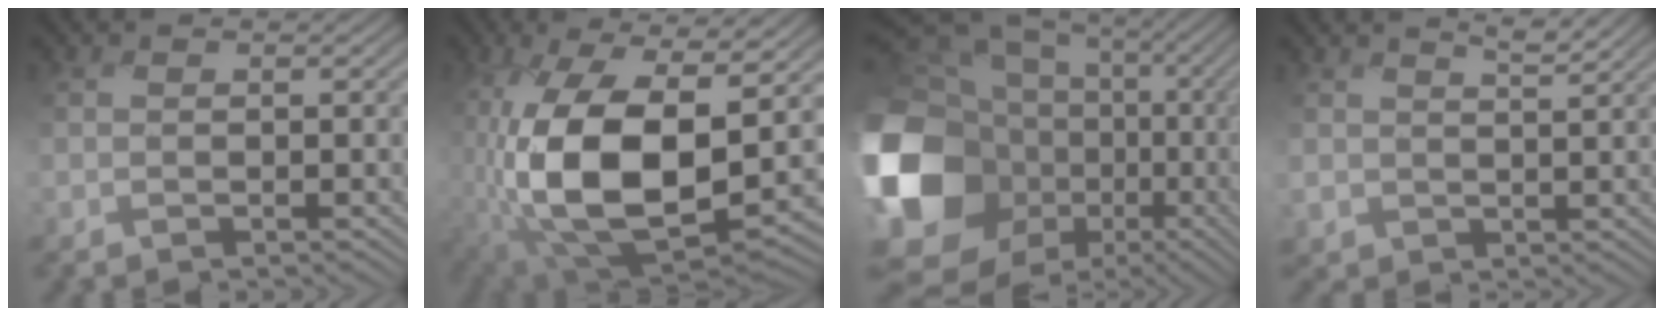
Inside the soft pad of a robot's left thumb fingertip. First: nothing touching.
{"total": 14.4, "force": [-0.9, 8.1, 11.9], "torque": [-0.254, -0.036, -0.013]}
{"total": 19.3, "force": [-3.5, 15.3, 11.4], "torque": [-0.298, -0.034, -0.041]}
{"total": 2.2, "force": [2.1, 0.3, -0.3], "torque": [-0.001, 0.000, 0.038]}